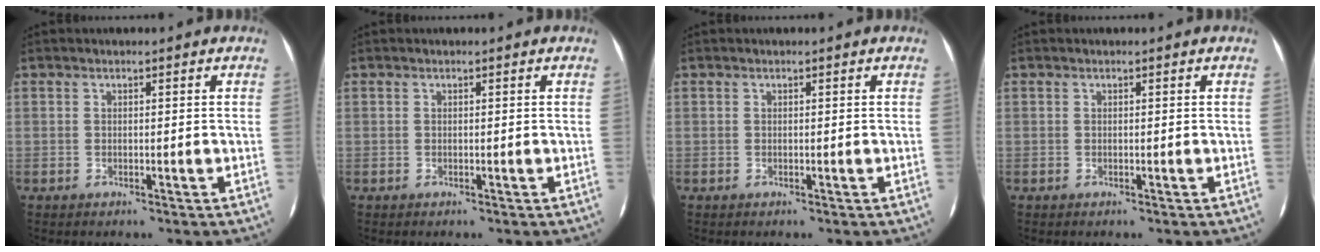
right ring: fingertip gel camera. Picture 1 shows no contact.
{"total": 0.0}
{"total": 0.0}
{"total": 0.0}